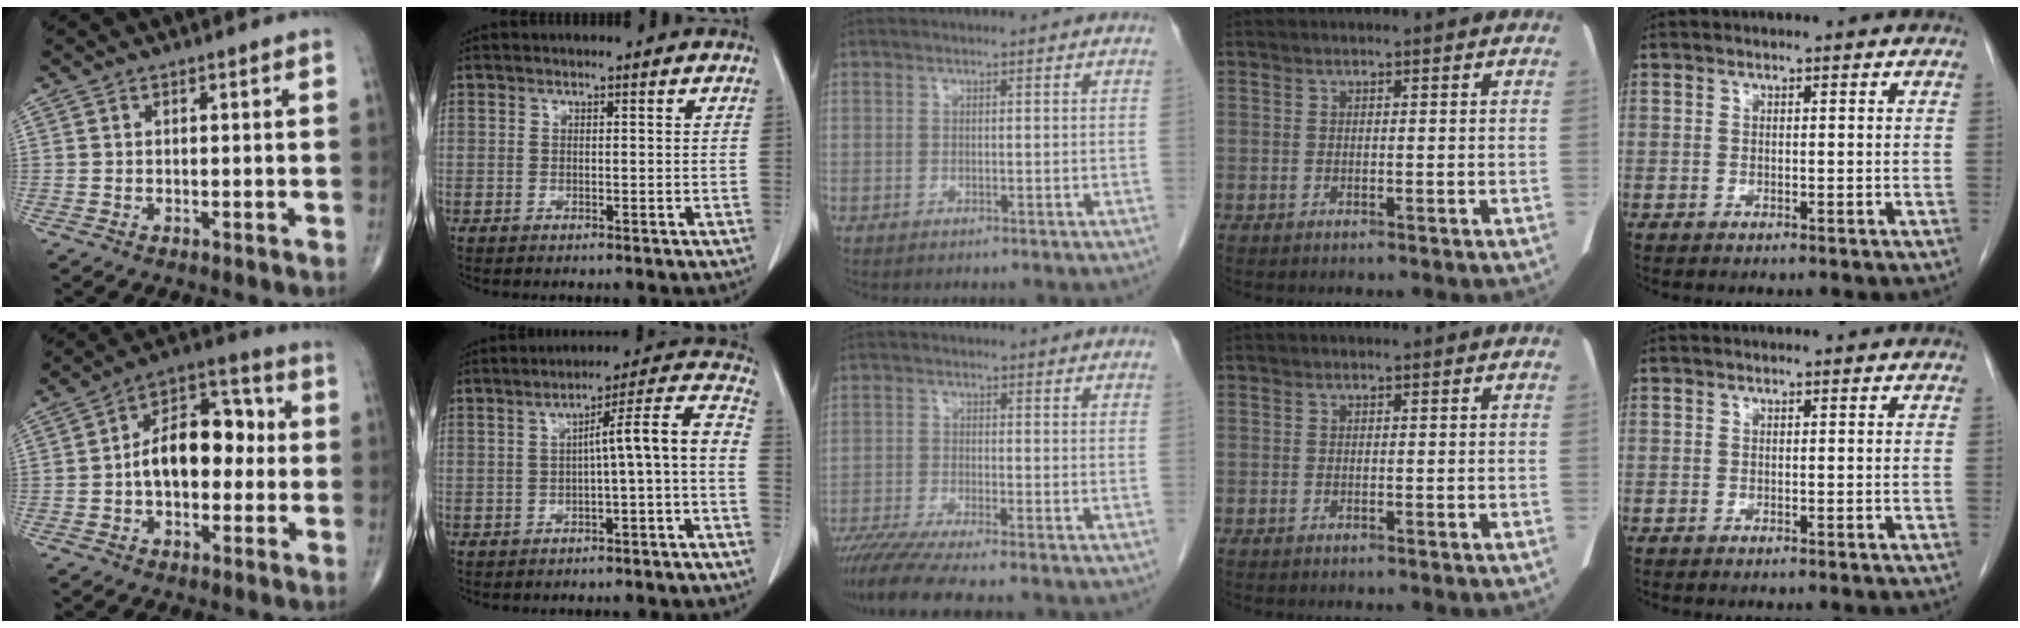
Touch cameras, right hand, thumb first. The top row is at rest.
{"thumb": {"total": 13.7, "force": [-0.3, 8.5, 10.8], "torque": [-0.144, 0.040, -0.015]}, "index": {"total": 8.5, "force": [-2.0, 0.1, 8.2], "torque": [-0.109, 0.031, -0.028]}, "middle": {"total": 8.4, "force": [-7.0, -0.4, 4.6], "torque": [-0.074, -0.023, -0.118]}}